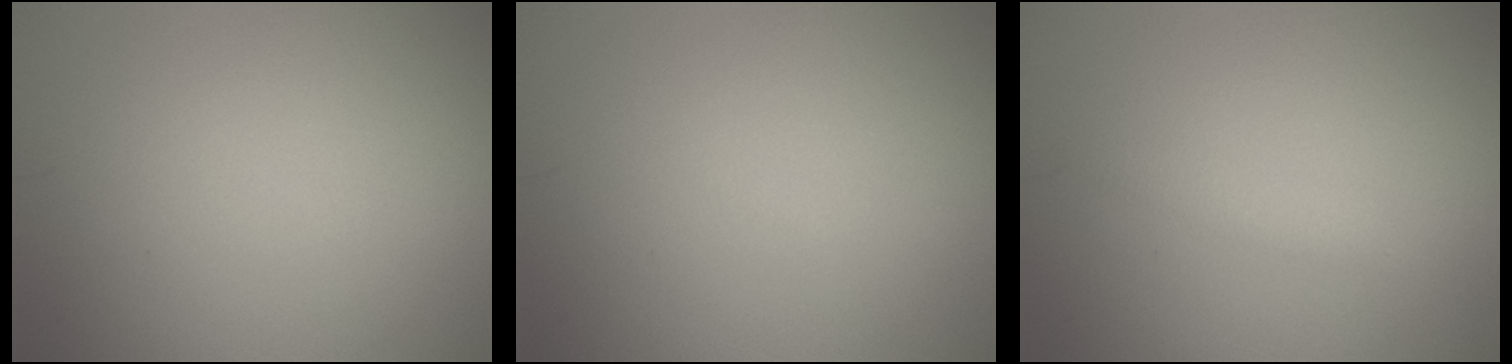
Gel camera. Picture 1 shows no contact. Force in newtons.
{"total": 0.0}
{"total": 1.1, "press": 1.1, "slide": 0.1}